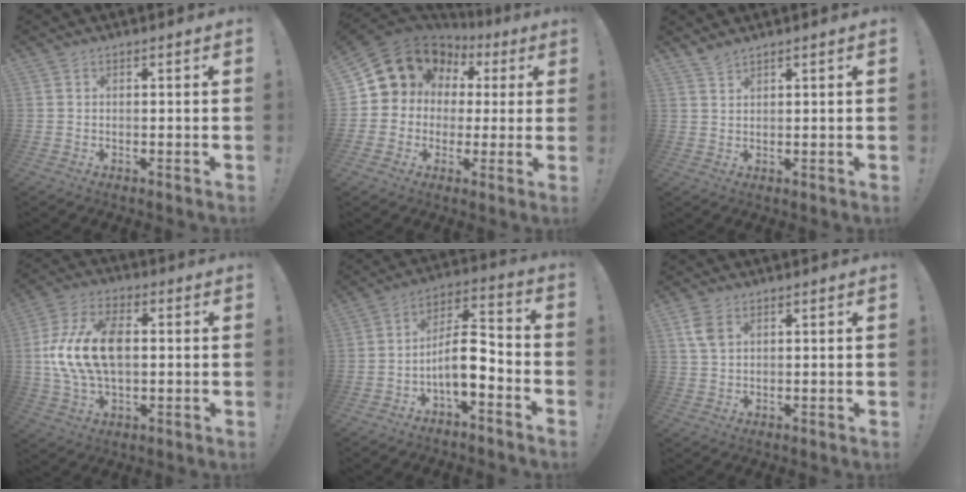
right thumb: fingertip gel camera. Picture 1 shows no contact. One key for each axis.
{"total": 11.1, "fx": 4.6, "fy": 9.6, "fz": 2.9, "tx": -0.042, "ty": -0.037, "tz": 0.101}
{"total": 2.5, "fx": 2.3, "fy": 0.5, "fz": 0.8, "tx": -0.010, "ty": -0.013, "tz": 0.040}
{"total": 17.5, "fx": 0.6, "fy": 10.7, "fz": 13.8, "tx": -0.264, "ty": 0.008, "tz": 0.013}
{"total": 10.9, "fx": -4.0, "fy": 4.0, "fz": 9.4, "tx": -0.163, "ty": 0.012, "tz": -0.070}
{"total": 5.2, "fx": 2.4, "fy": 3.1, "fz": 3.4, "tx": -0.063, "ty": -0.008, "tz": 0.044}